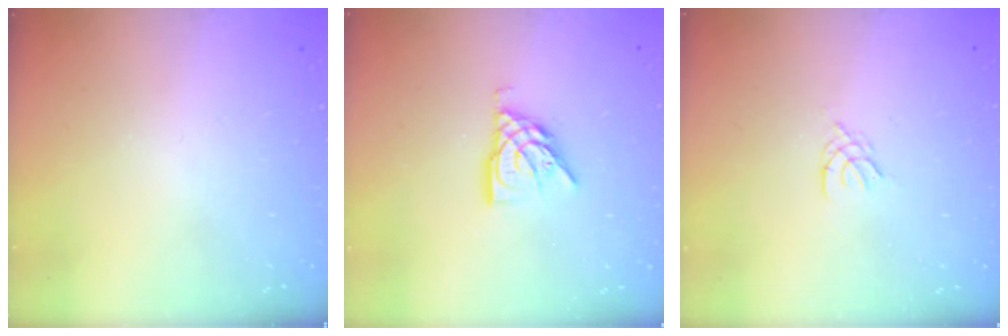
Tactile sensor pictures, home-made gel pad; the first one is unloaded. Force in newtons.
{"total": 9.3, "press": 9.2, "slide": 1.2}
{"total": 2.1, "press": 2.0, "slide": 0.4}